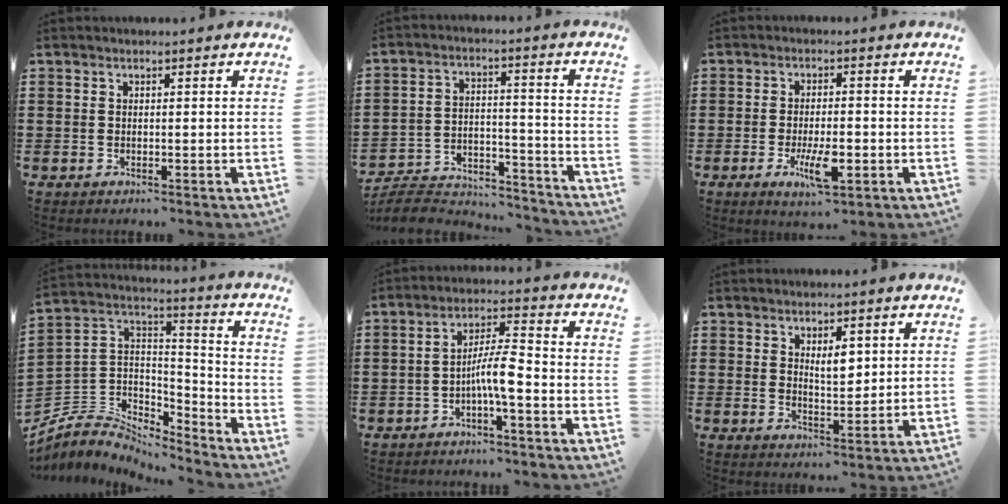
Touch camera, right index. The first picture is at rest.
{"total": 6.8, "force": [-6.4, 1.5, 1.8], "torque": [-0.036, 0.010, -0.126]}
{"total": 6.5, "force": [-2.3, 2.1, 5.7], "torque": [-0.111, -0.006, -0.039]}
{"total": 5.5, "force": [-4.7, 2.9, 0.3], "torque": [-0.041, -0.010, -0.101]}
{"total": 6.2, "force": [-2.0, 1.2, 5.8], "torque": [-0.109, 0.005, -0.042]}
{"total": 3.5, "force": [1.8, 1.5, 2.7], "torque": [-0.033, -0.003, 0.024]}